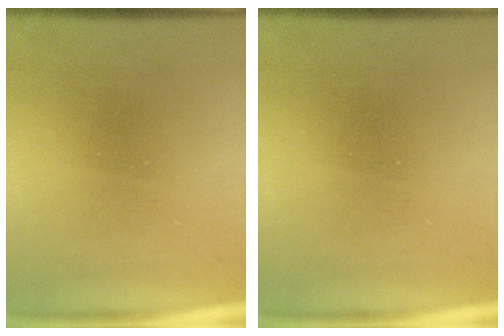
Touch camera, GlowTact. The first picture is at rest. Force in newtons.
{"total": 0.0}